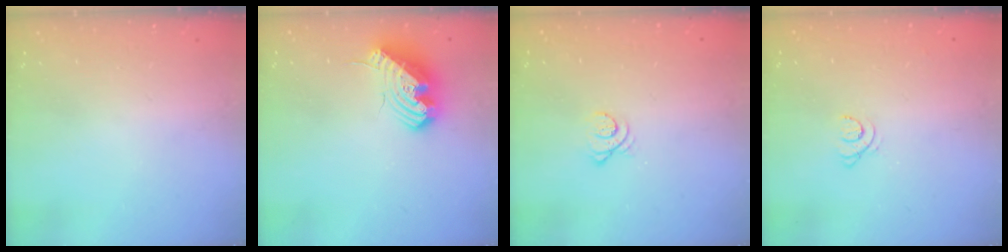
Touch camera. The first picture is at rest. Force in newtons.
{"total": 14.2, "press": 14.2, "slide": 0.3}
{"total": 3.3, "press": 3.2, "slide": 0.4}
{"total": 3.8, "press": 3.8, "slide": 0.4}